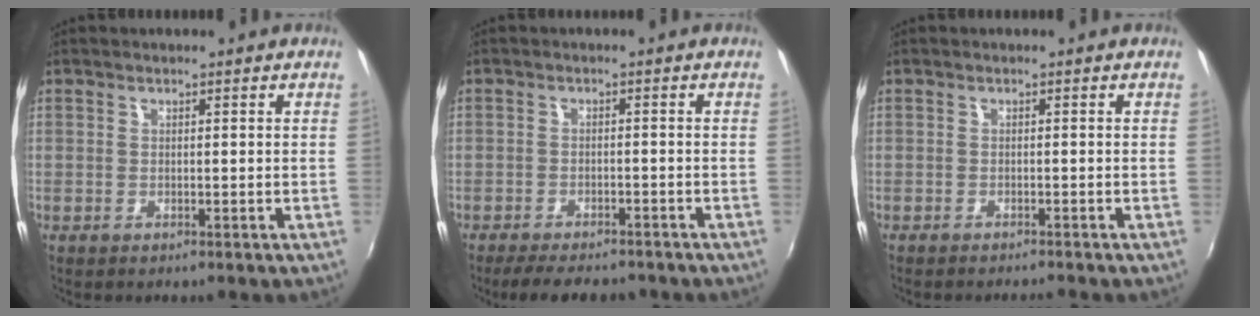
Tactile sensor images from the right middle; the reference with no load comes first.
{"total": 8.0, "force": [-6.7, 2.3, 3.8], "torque": [-0.085, -0.016, -0.103]}
{"total": 2.5, "force": [-2.4, 0.1, 0.8], "torque": [-0.026, -0.011, -0.041]}